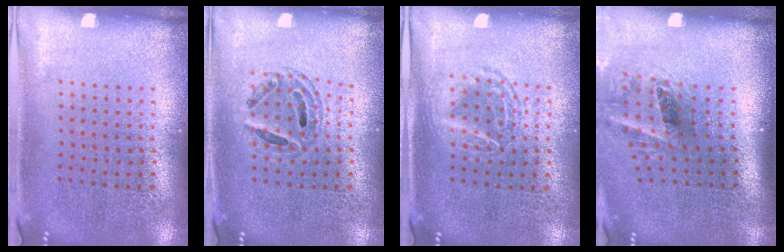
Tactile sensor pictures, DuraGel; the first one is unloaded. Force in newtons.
{"total": 0.7, "press": 0.7, "slide": 0.2}
{"total": 1.3, "press": 1.2, "slide": 0.5}
{"total": 1.6, "press": 1.2, "slide": 1.0}